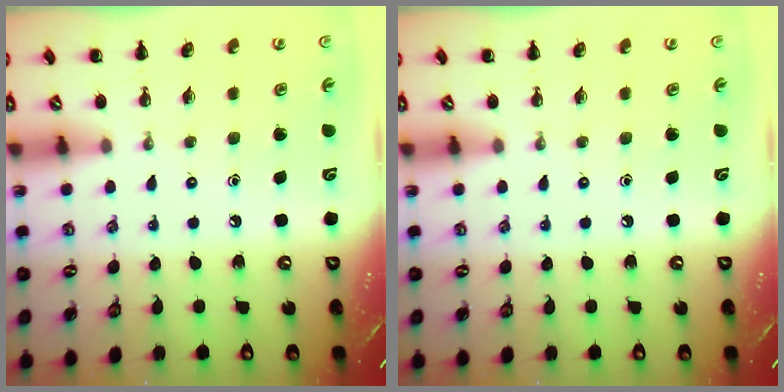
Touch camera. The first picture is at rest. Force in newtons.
{"total": 0.0}